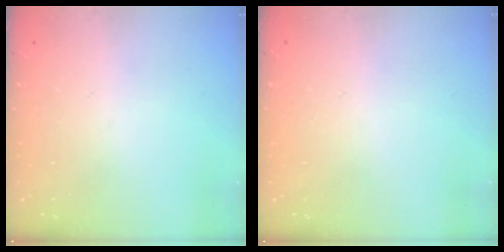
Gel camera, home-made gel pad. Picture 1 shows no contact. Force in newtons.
{"total": 2.6, "press": 2.6, "slide": 0.2}